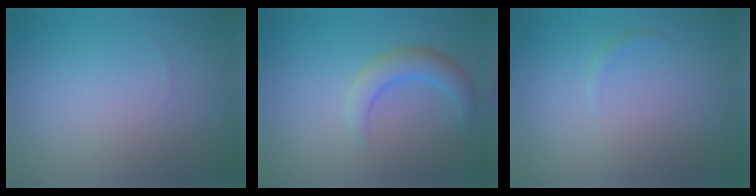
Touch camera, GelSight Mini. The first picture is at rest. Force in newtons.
{"total": 2.9, "press": 2.9, "slide": 0.2}
{"total": 0.5, "press": 0.5, "slide": 0.1}